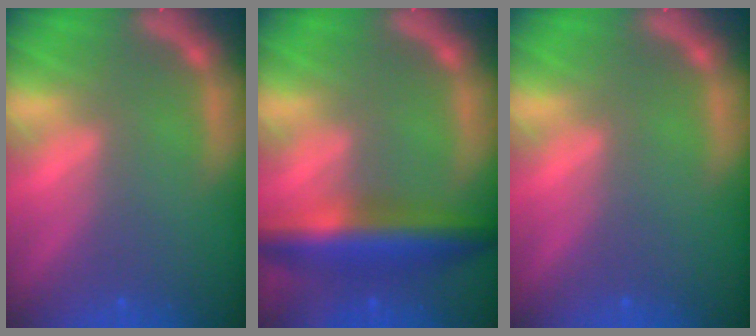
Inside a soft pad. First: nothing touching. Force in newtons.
{"total": 7.0}
{"total": 0.0}